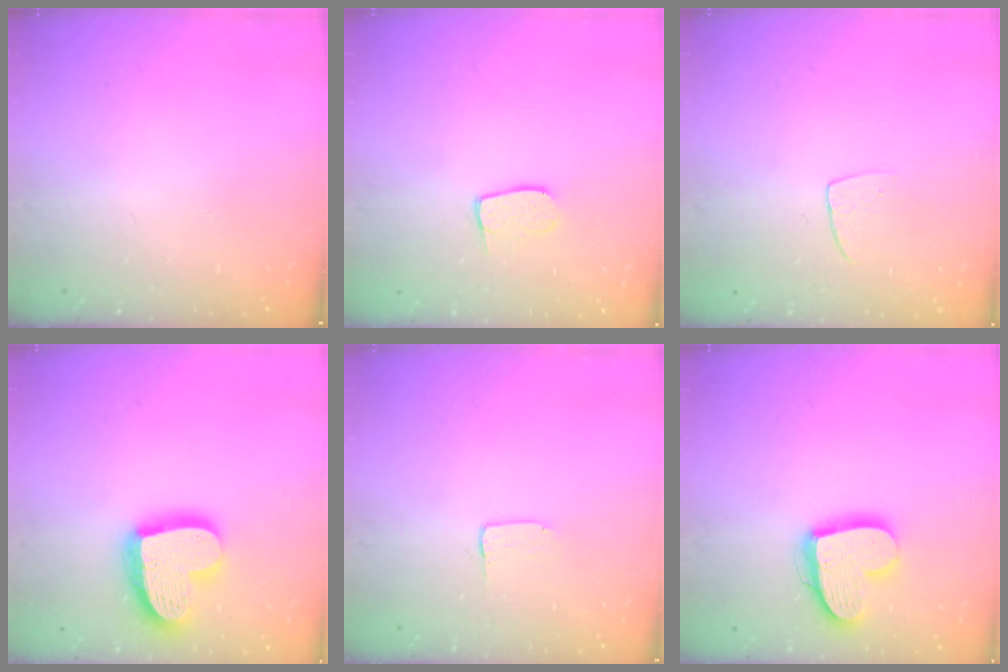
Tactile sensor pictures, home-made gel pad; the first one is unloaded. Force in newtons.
{"total": 6.7, "press": 6.7, "slide": 0.4}
{"total": 4.9, "press": 4.8, "slide": 0.4}
{"total": 19.9, "press": 19.9, "slide": 1.6}
{"total": 2.0, "press": 2.0, "slide": 0.1}
{"total": 15.6, "press": 15.5, "slide": 1.4}